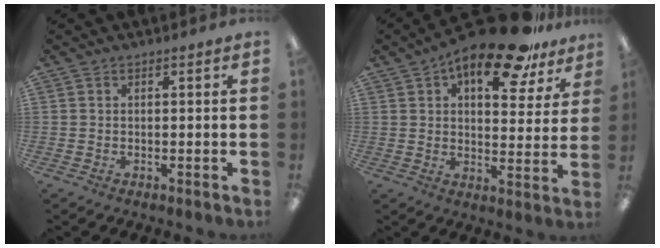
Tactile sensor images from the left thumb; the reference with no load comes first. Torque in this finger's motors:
{"motor_torque": [0.47, 0.60, 1.63, -1.14, 0.21]}